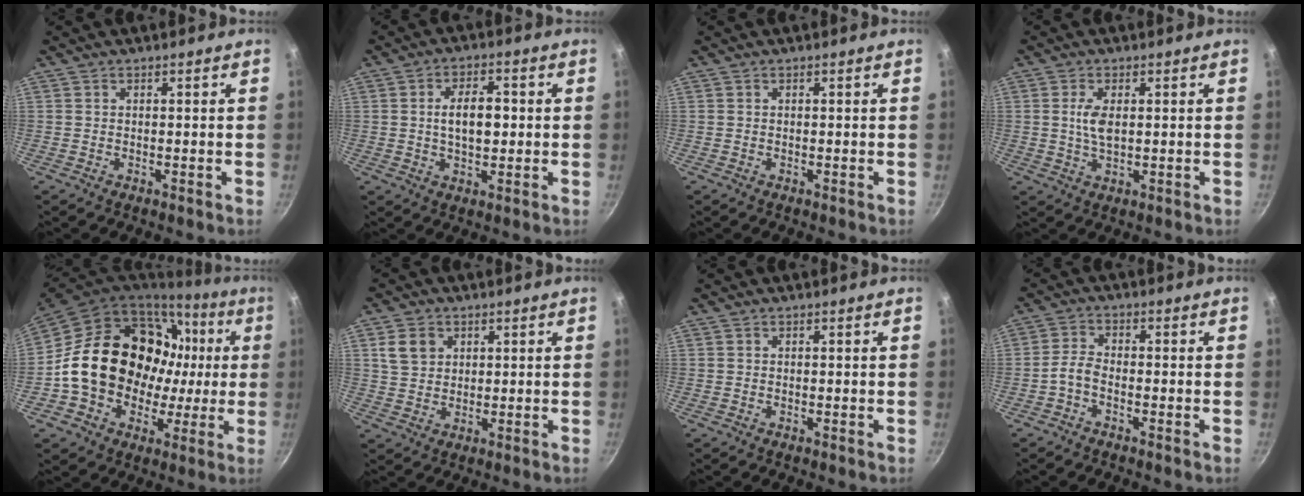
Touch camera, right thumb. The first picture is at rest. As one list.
[{"total": 7.4, "force": [0.4, 4.0, 6.2], "torque": [-0.086, 0.010, 0.006]}, {"total": 0.0}, {"total": 6.9, "force": [0.8, 3.3, 6.0], "torque": [-0.119, -0.003, 0.019]}, {"total": 22.9, "force": [2.2, 18.3, 13.6], "torque": [-0.197, 0.046, 0.050]}, {"total": 5.5, "force": [1.9, 4.4, 2.6], "torque": [-0.027, 0.002, 0.038]}, {"total": 0.0}, {"total": 2.9, "force": [-1.8, 1.0, 2.0], "torque": [-0.053, 0.018, -0.045]}]